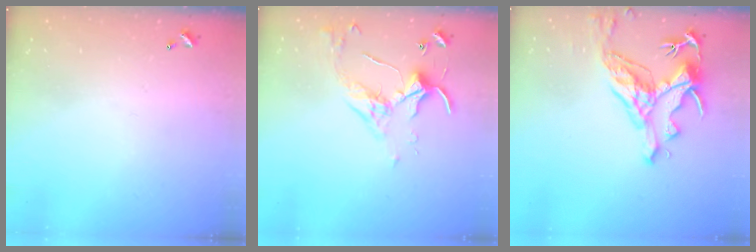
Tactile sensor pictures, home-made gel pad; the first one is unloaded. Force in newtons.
{"total": 3.9, "press": 3.9, "slide": 0.4}
{"total": 7.8, "press": 7.7, "slide": 1.4}